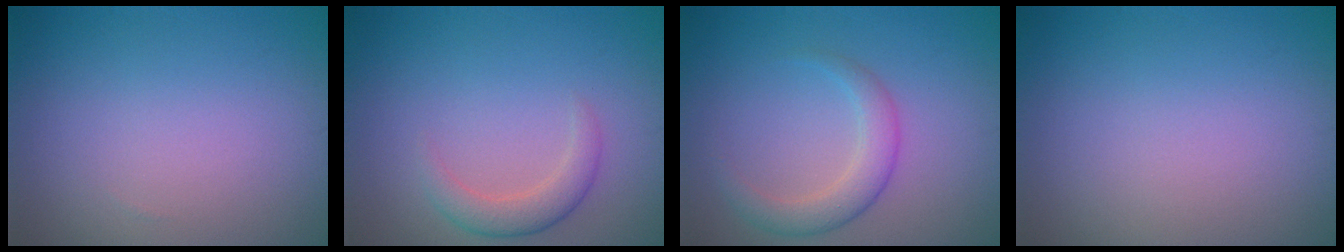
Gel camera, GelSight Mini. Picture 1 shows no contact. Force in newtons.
{"total": 2.3, "press": 2.3, "slide": 0.1}
{"total": 2.8, "press": 2.8, "slide": 0.1}
{"total": 0.0}